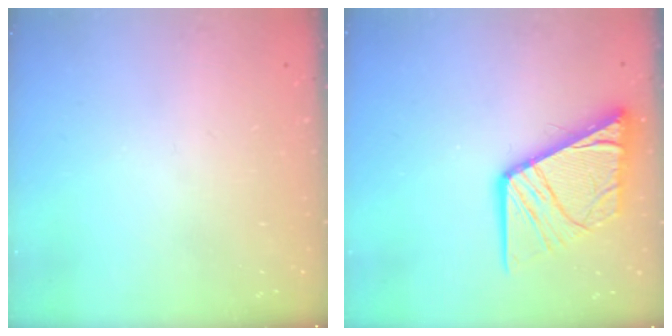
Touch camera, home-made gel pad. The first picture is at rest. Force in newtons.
{"total": 15.7, "press": 15.6, "slide": 1.9}